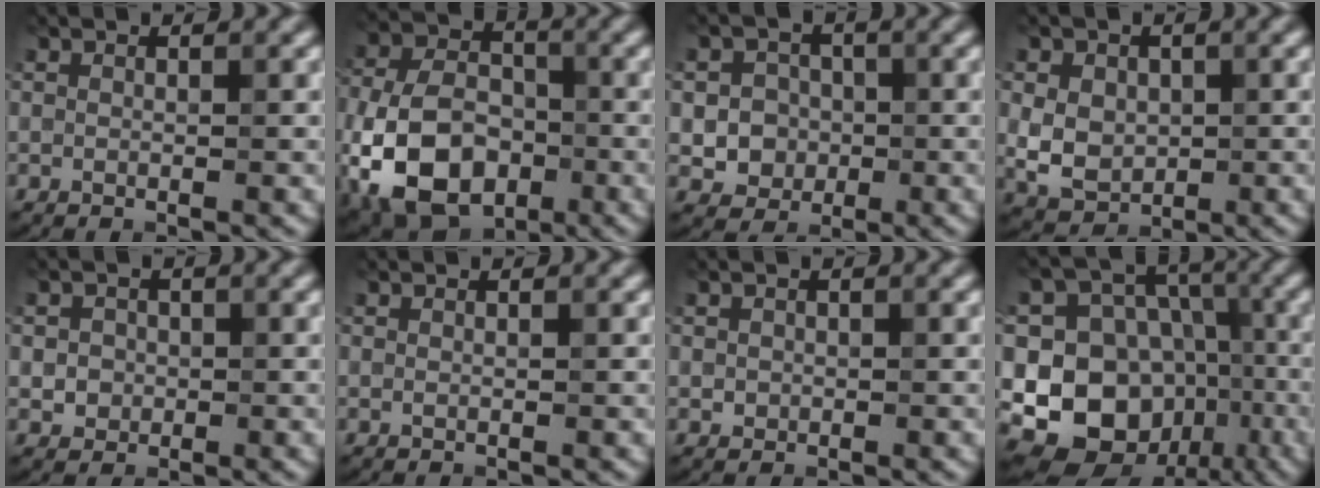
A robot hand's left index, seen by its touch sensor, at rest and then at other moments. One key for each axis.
{"total": 11.9, "fx": -4.3, "fy": 7.9, "fz": 7.8, "tx": -0.167, "ty": -0.017, "tz": -0.085}
{"total": 3.6, "fx": -0.6, "fy": 3.3, "fz": 1.3, "tx": 0.000, "ty": -0.002, "tz": -0.023}
{"total": 4.7, "fx": 0.1, "fy": 3.8, "fz": 2.8, "tx": -0.049, "ty": -0.001, "tz": 0.004}
{"total": 1.8, "fx": 0.0, "fy": 1.7, "fz": 0.6, "tx": 0.000, "ty": -0.005, "tz": 0.001}
{"total": 0.0}
{"total": 0.8, "fx": 0.1, "fy": 0.7, "fz": 0.2, "tx": 0.002, "ty": -0.002, "tz": 0.000}
{"total": 13.2, "fx": -3.4, "fy": 11.4, "fz": 5.7, "tx": -0.103, "ty": 0.003, "tz": -0.070}